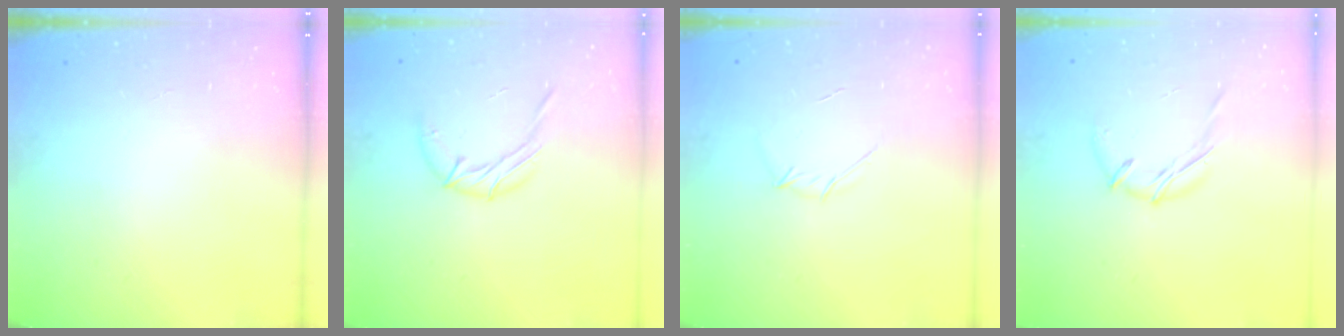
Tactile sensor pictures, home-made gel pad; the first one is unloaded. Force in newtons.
{"total": 7.9, "press": 7.8, "slide": 0.3}
{"total": 3.6, "press": 3.6, "slide": 0.7}
{"total": 7.6, "press": 7.5, "slide": 0.8}